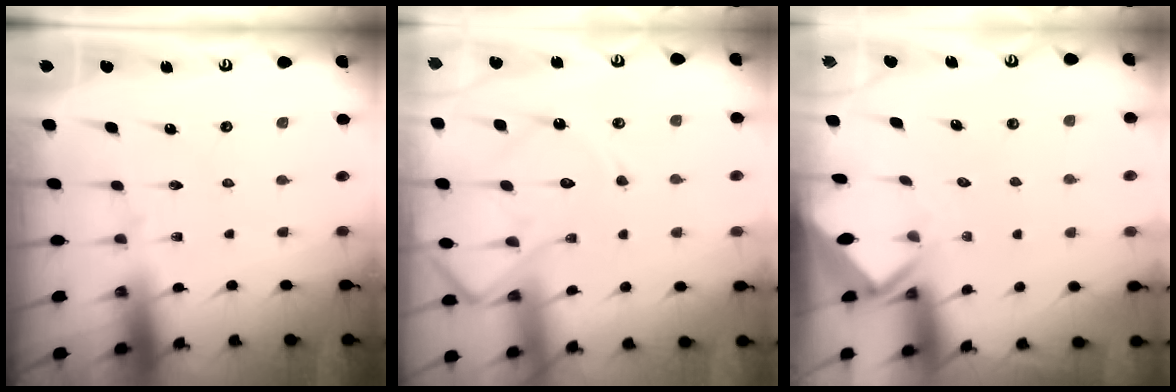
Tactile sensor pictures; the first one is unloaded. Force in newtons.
{"total": 13.9, "press": 13.8, "slide": 1.4}
{"total": 2.7, "press": 2.6, "slide": 0.3}